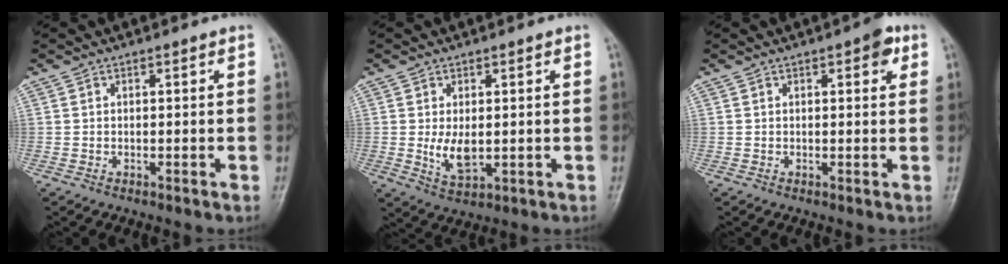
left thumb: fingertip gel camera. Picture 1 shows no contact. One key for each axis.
{"total": 5.4, "fx": 0.1, "fy": 3.0, "fz": 4.5, "tx": -0.077, "ty": -0.012, "tz": 0.010}
{"total": 3.6, "fx": 1.6, "fy": 1.5, "fz": 2.8, "tx": -0.024, "ty": 0.000, "tz": 0.012}